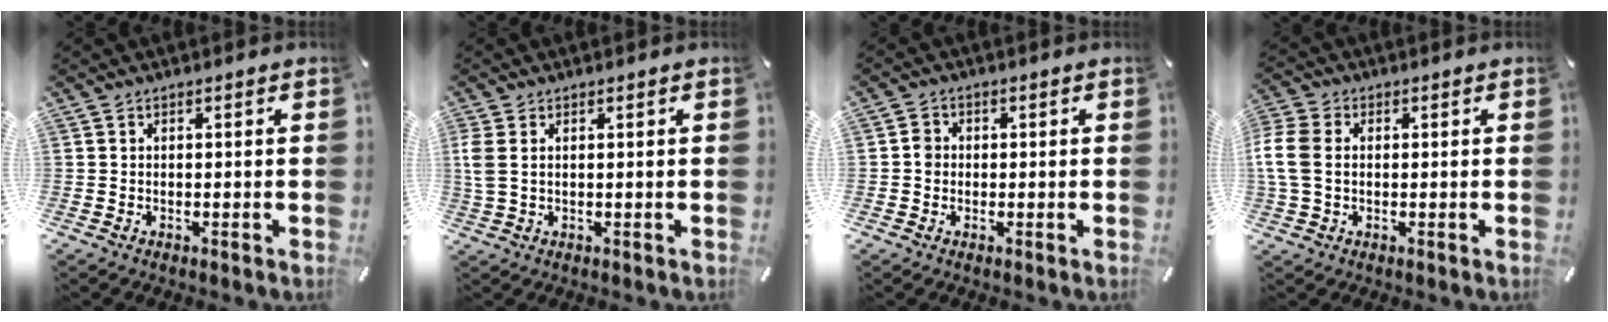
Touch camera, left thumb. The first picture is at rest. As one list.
[{"total": 3.0, "force": [0.9, 1.4, 2.6], "torque": [-0.068, -0.004, 0.012]}, {"total": 2.3, "force": [-0.3, 2.1, 0.9], "torque": [-0.017, 0.007, -0.008]}, {"total": 7.7, "force": [0.3, 5.7, 5.2], "torque": [-0.135, 0.003, 0.003]}]